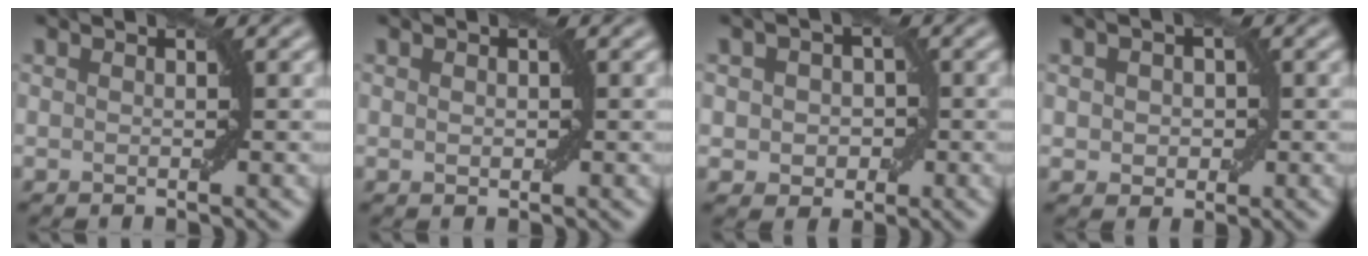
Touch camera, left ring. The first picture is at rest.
{"total": 0.7, "force": [0.1, 0.5, 0.5], "torque": [-0.007, 0.002, 0.004]}
{"total": 3.2, "force": [0.0, 2.6, 1.8], "torque": [-0.015, 0.002, -0.009]}
{"total": 2.2, "force": [0.1, 1.9, 1.2], "torque": [-0.013, 0.003, -0.003]}